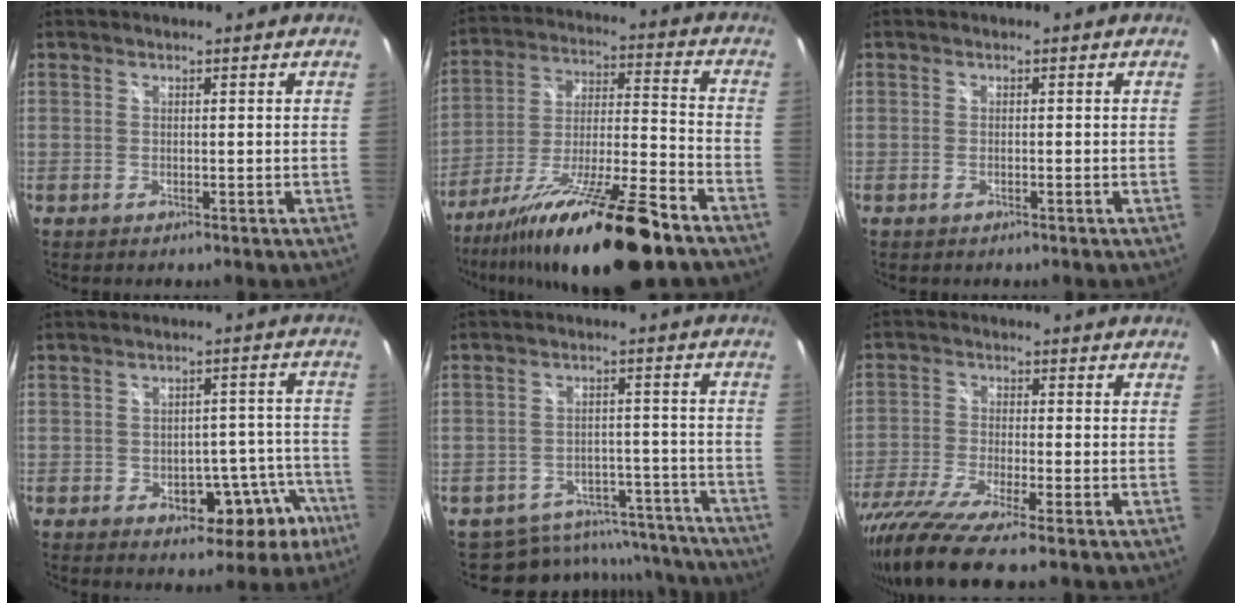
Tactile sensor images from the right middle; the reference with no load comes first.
{"total": 22.3, "force": [-16.1, 2.3, 15.3], "torque": [-0.274, -0.033, -0.271]}
{"total": 0.6, "force": [-0.4, 0.1, 0.4], "torque": [-0.007, -0.001, -0.010]}
{"total": 10.4, "force": [-5.5, 6.3, 6.1], "torque": [-0.071, 0.028, -0.053]}
{"total": 17.6, "force": [-15.7, 7.3, 3.4], "torque": [-0.072, 0.042, -0.186]}
{"total": 12.6, "force": [-9.9, 0.6, 7.8], "torque": [-0.173, -0.050, -0.183]}